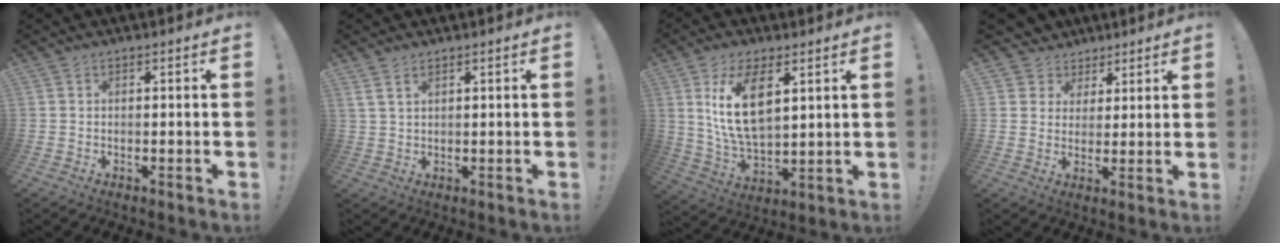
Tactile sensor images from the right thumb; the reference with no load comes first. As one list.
[{"total": 3.1, "force": [1.9, 1.2, 2.1], "torque": [-0.052, 0.001, 0.037]}, {"total": 13.8, "force": [5.4, 6.7, 10.8], "torque": [-0.200, -0.020, 0.095]}, {"total": 6.2, "force": [2.3, 5.7, 0.6], "torque": [-0.015, -0.015, 0.052]}]